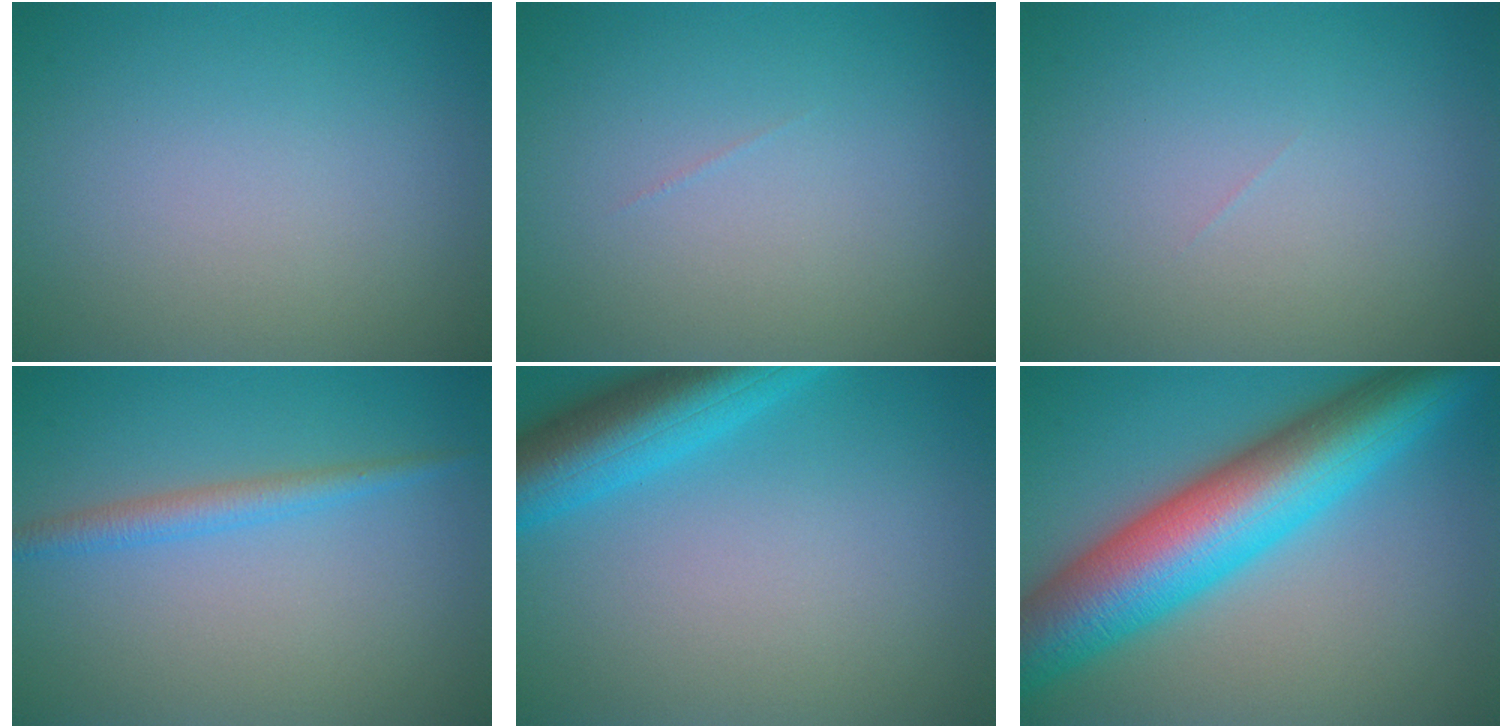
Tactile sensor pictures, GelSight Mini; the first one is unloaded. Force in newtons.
{"total": 0.0}
{"total": 0.0}
{"total": 2.1, "press": 2.1, "slide": 0.1}
{"total": 7.0, "press": 7.0, "slide": 0.4}
{"total": 12.8, "press": 12.8, "slide": 0.2}